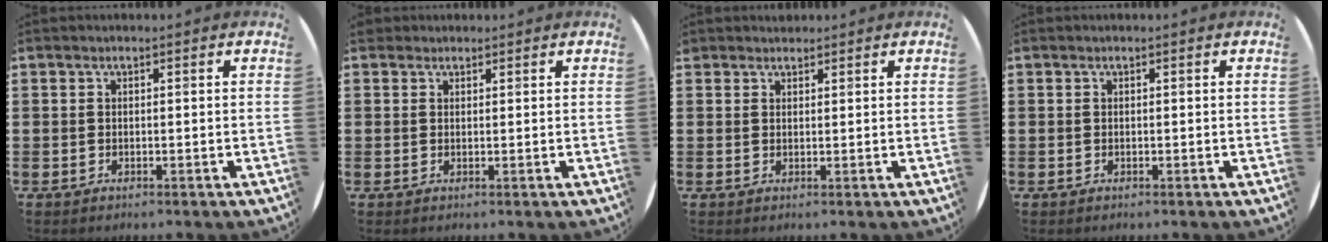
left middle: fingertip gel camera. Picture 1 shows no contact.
{"total": 1.2, "force": [1.1, 0.6, 0.0], "torque": [0.007, 0.003, 0.019]}
{"total": 1.2, "force": [1.1, 0.3, -0.1], "torque": [0.001, 0.003, 0.022]}
{"total": 0.0}